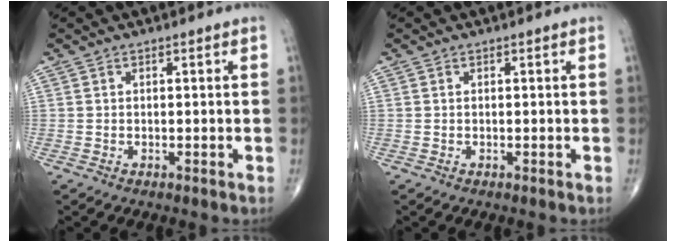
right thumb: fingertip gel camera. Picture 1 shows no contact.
{"total": 0.0}